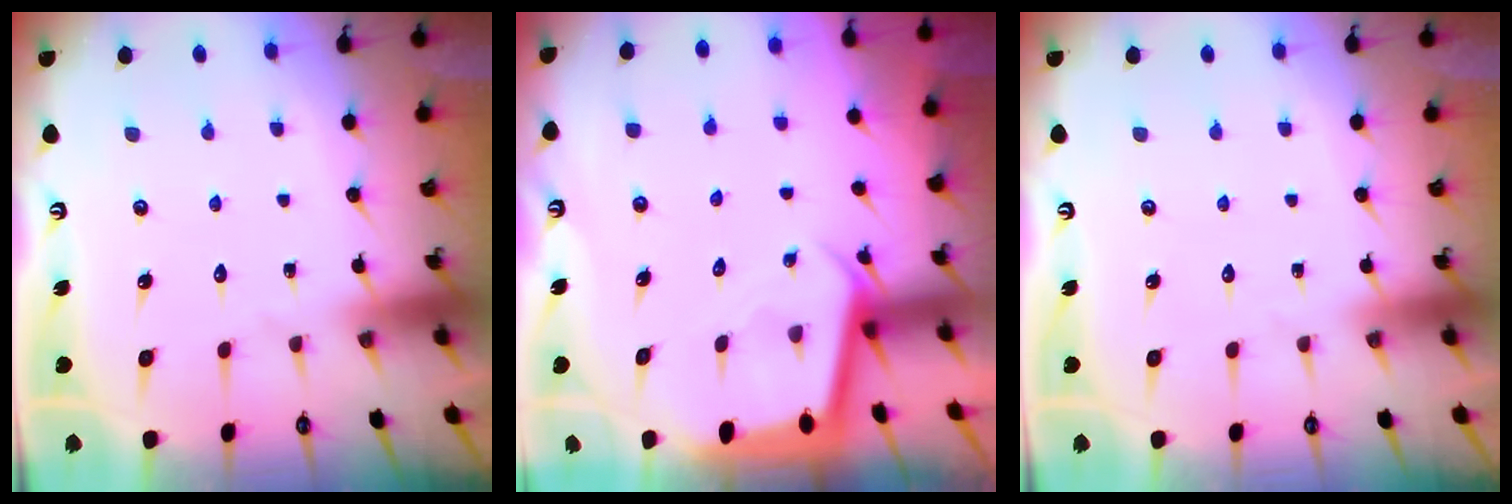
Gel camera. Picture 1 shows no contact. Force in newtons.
{"total": 2.3, "press": 2.3, "slide": 0.1}
{"total": 0.0}